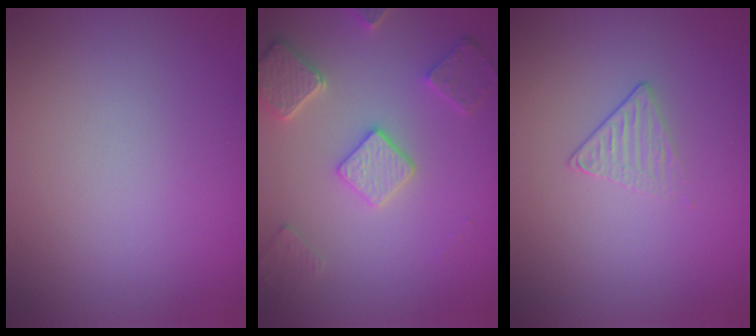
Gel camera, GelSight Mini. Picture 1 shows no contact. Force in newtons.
{"total": 4.5, "press": 3.8, "slide": 2.5}
{"total": 1.2, "press": 0.7, "slide": 1.0}